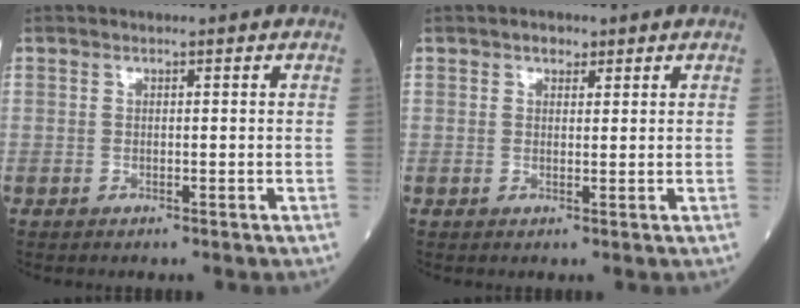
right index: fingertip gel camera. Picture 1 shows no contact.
{"total": 1.5, "force": [1.0, 1.0, 0.6], "torque": [-0.007, 0.001, 0.012]}